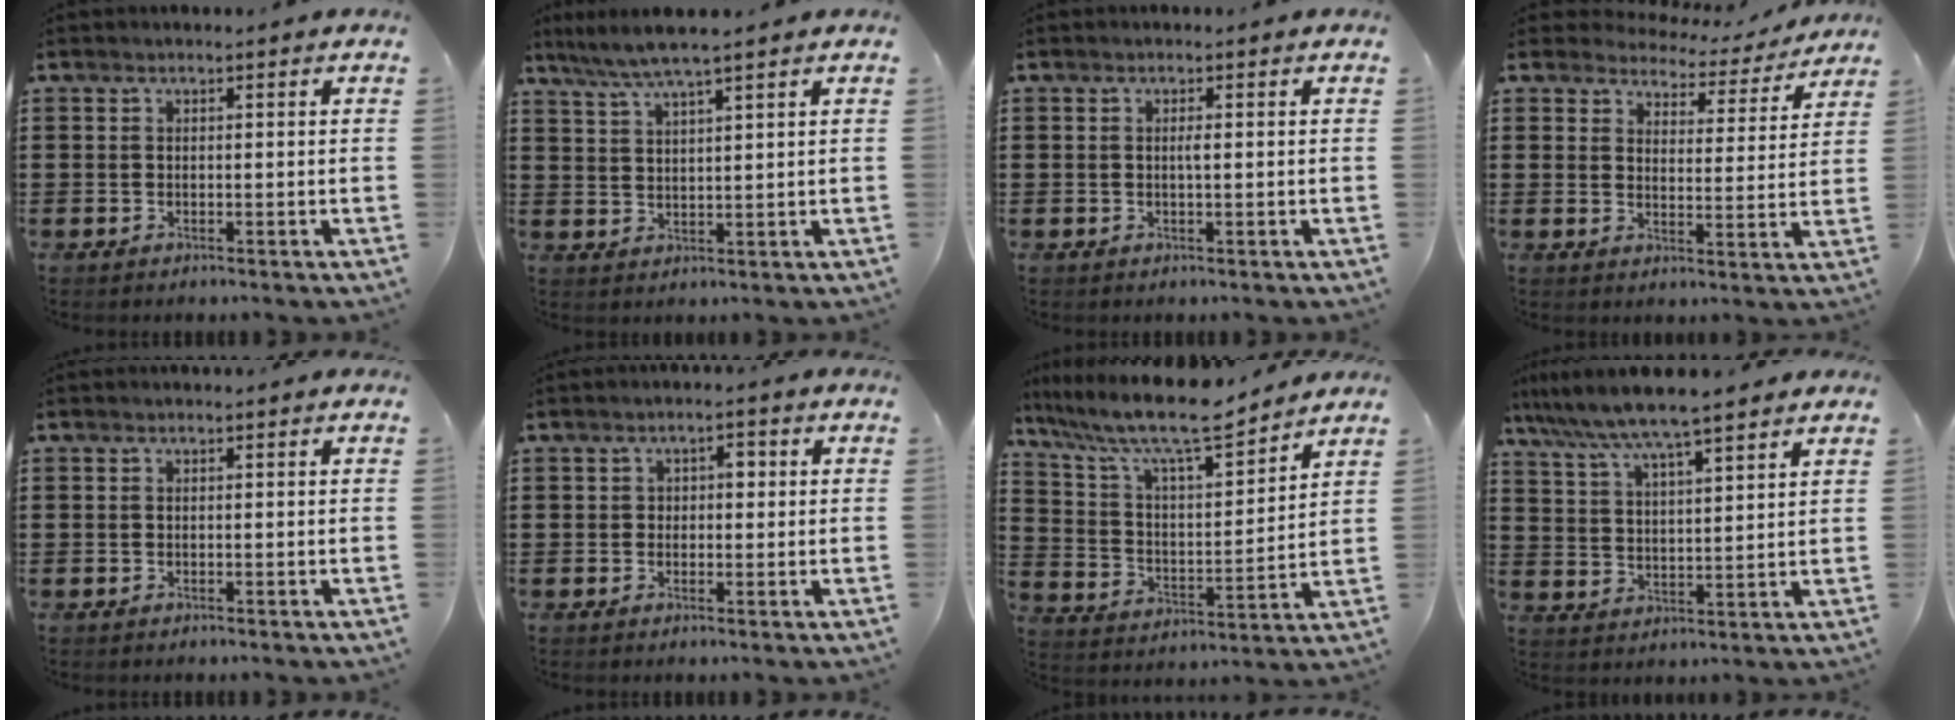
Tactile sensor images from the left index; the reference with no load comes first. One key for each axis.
{"total": 4.9, "fx": 4.0, "fy": -0.1, "fz": 2.9, "tx": -0.066, "ty": -0.010, "tz": 0.072}
{"total": 1.0, "fx": 0.2, "fy": 0.1, "fz": 1.0, "tx": -0.020, "ty": -0.002, "tz": 0.003}
{"total": 3.9, "fx": 3.8, "fy": 0.8, "fz": 0.2, "tx": -0.029, "ty": -0.026, "tz": 0.064}
{"total": 0.0}
{"total": 2.1, "fx": 0.3, "fy": 1.4, "fz": 1.6, "tx": -0.018, "ty": 0.002, "tz": -0.001}
{"total": 11.4, "fx": 9.9, "fy": 1.4, "fz": 5.6, "tx": -0.146, "ty": -0.059, "tz": 0.170}
{"total": 6.8, "fx": 6.0, "fy": 0.1, "fz": 3.2, "tx": -0.085, "ty": -0.025, "tz": 0.102}